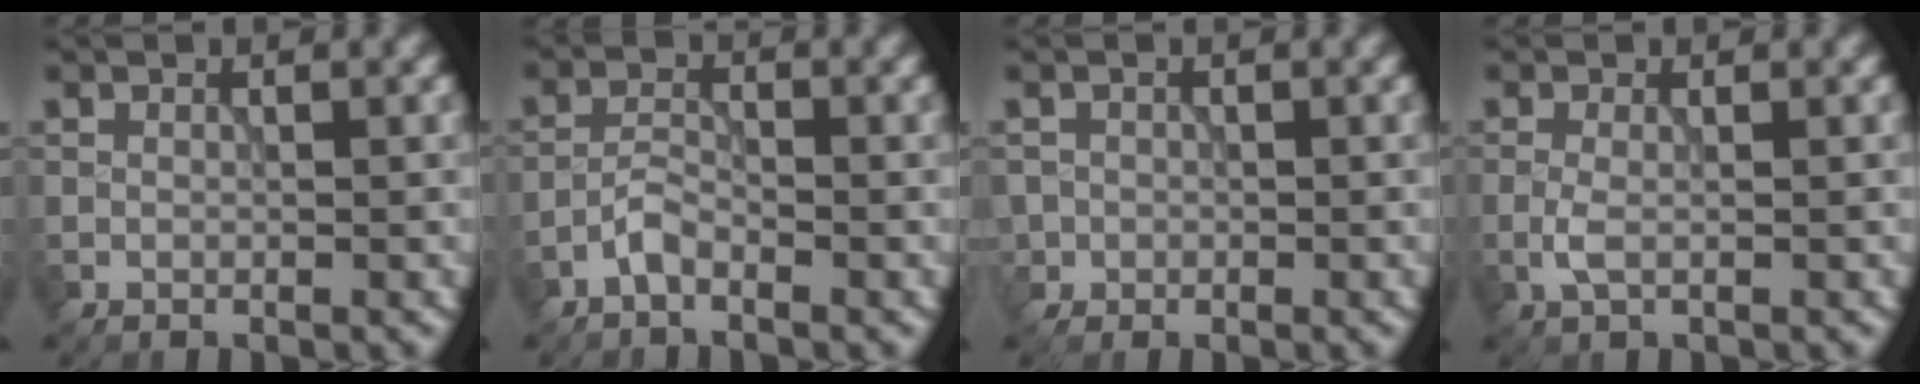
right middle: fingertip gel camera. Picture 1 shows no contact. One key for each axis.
{"total": 1.7, "fx": -1.3, "fy": 0.5, "fz": 1.0, "tx": -0.020, "ty": 0.006, "tz": -0.032}
{"total": 1.3, "fx": -0.5, "fy": 1.2, "fz": -0.2, "tx": 0.015, "ty": -0.003, "tz": -0.009}
{"total": 1.4, "fx": -0.4, "fy": 0.5, "fz": 1.3, "tx": -0.031, "ty": -0.001, "tz": -0.011}